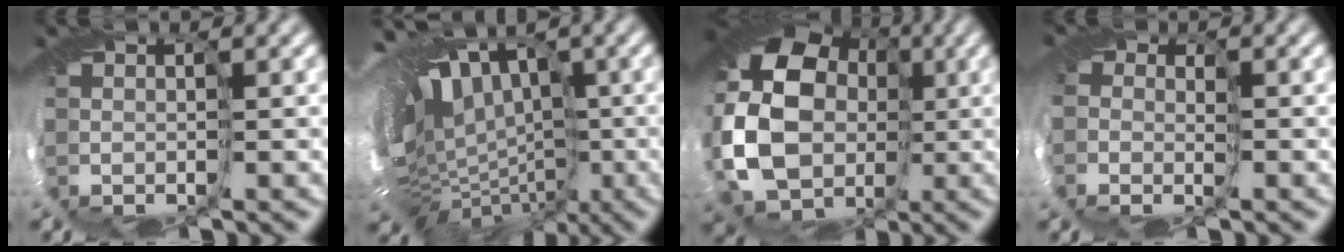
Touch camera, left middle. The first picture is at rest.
{"total": 15.4, "force": [-0.7, 9.0, 12.4], "torque": [-0.161, -0.011, -0.003]}
{"total": 15.3, "force": [-1.8, 11.9, 9.4], "torque": [-0.178, -0.013, -0.056]}
{"total": 1.3, "force": [-1.1, 0.6, -0.3], "torque": [0.017, -0.021, -0.026]}